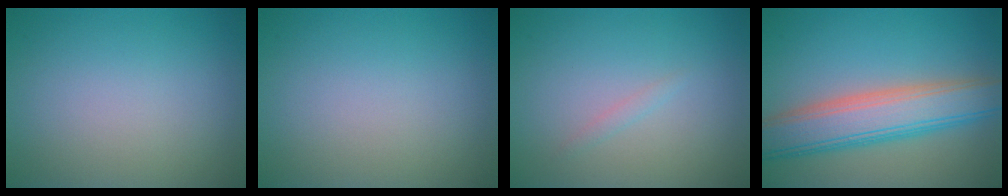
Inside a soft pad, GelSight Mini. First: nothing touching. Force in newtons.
{"total": 0.0}
{"total": 0.7, "press": 0.7, "slide": 0.1}
{"total": 7.4, "press": 7.4, "slide": 0.1}